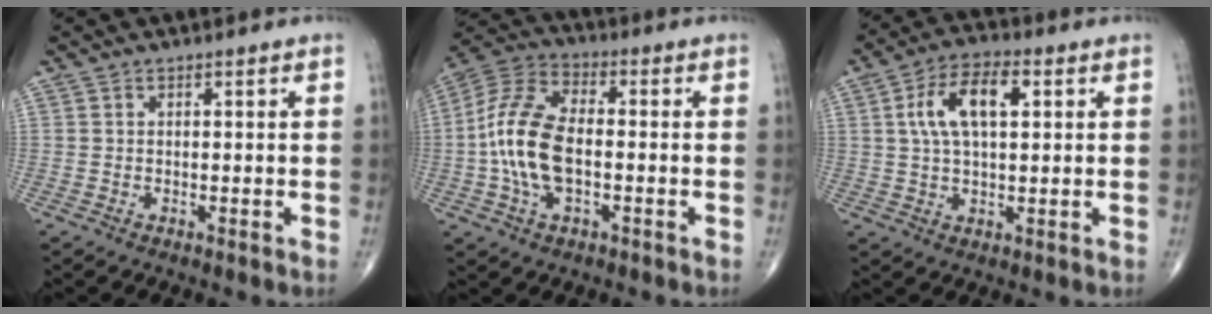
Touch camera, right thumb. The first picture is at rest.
{"total": 14.5, "force": [-1.7, 7.5, 12.2], "torque": [-0.263, 0.028, -0.038]}
{"total": 10.5, "force": [2.7, 5.1, 8.9], "torque": [-0.164, 0.015, 0.044]}